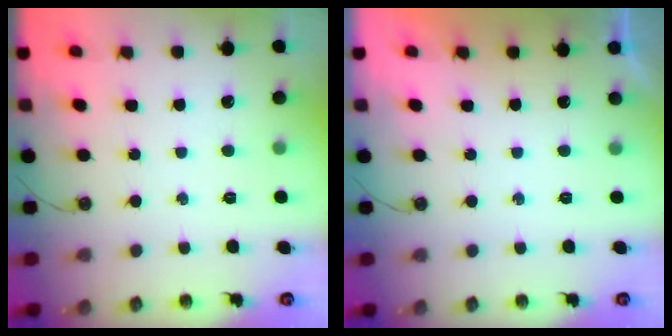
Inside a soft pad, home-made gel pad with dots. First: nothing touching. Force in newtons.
{"total": 0.0}